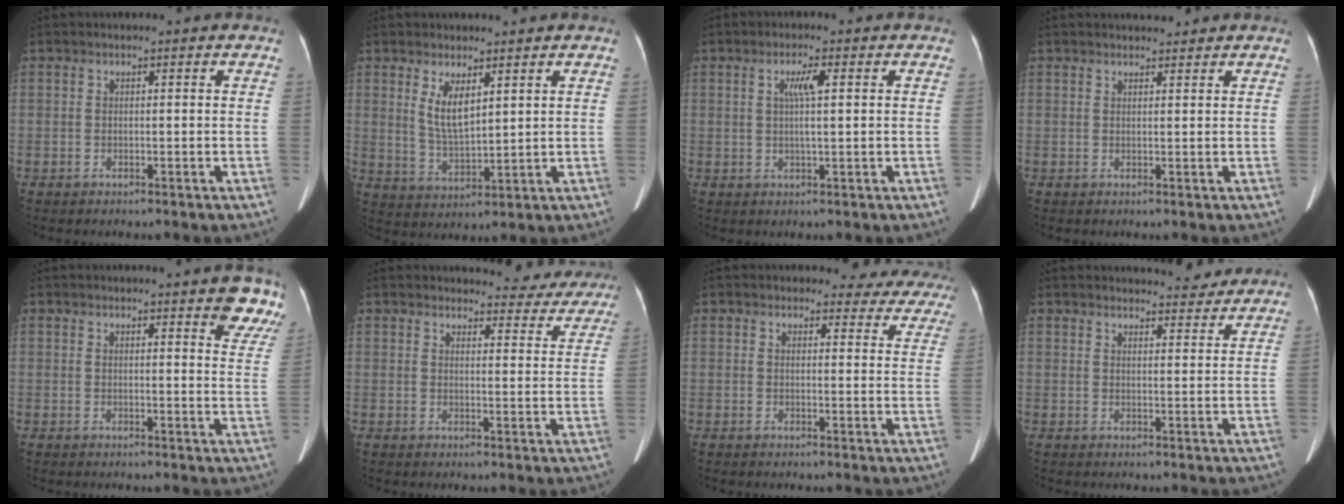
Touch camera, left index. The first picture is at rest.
{"total": 5.1, "force": [2.5, 1.6, 4.1], "torque": [-0.085, -0.010, 0.059]}
{"total": 3.4, "force": [0.8, 0.1, 3.3], "torque": [-0.060, 0.006, 0.013]}
{"total": 2.7, "force": [2.5, 0.7, 0.7], "torque": [-0.007, 0.014, 0.037]}
{"total": 7.2, "force": [6.1, 1.4, 3.6], "torque": [-0.020, -0.022, 0.046]}
{"total": 11.6, "force": [11.1, 3.2, 1.2], "torque": [0.022, -0.030, 0.103]}
{"total": 12.3, "force": [11.5, 4.4, 0.7], "torque": [0.040, -0.045, 0.088]}
{"total": 7.2, "force": [6.9, 1.5, 1.3], "torque": [-0.006, -0.005, 0.073]}